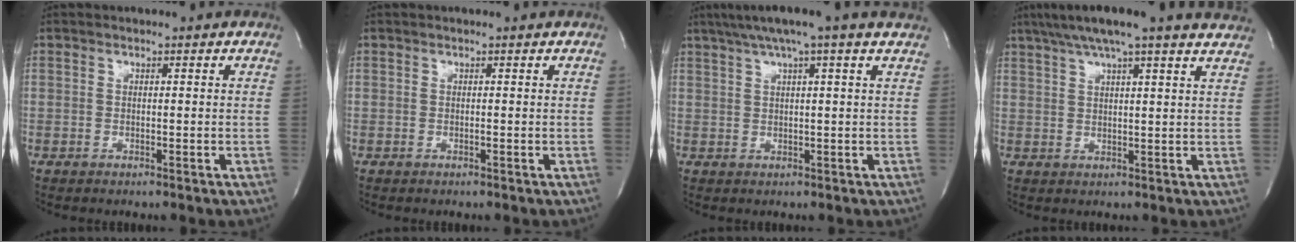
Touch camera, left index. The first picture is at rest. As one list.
[{"total": 0.0}, {"total": 9.5, "force": [7.2, -0.9, 6.1], "torque": [-0.103, 0.033, 0.089]}, {"total": 17.4, "force": [14.9, 0.4, 8.9], "torque": [-0.151, 0.028, 0.188]}]